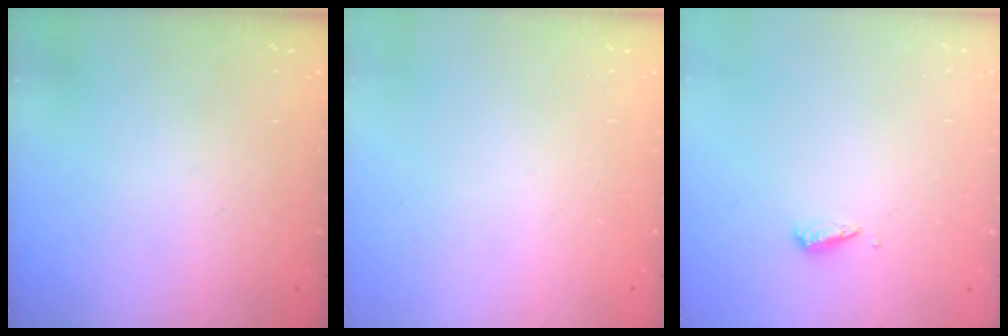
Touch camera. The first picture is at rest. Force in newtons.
{"total": 0.0}
{"total": 3.1, "press": 3.1, "slide": 0.3}